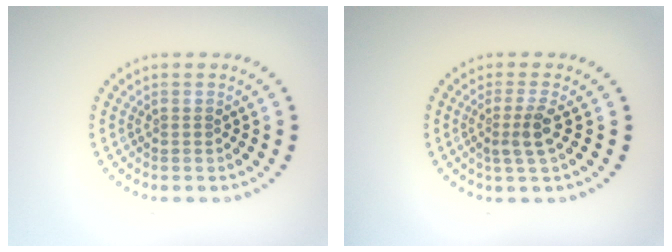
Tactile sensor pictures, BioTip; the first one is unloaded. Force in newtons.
{"total": 2.3, "press": 1.8, "slide": 1.4}